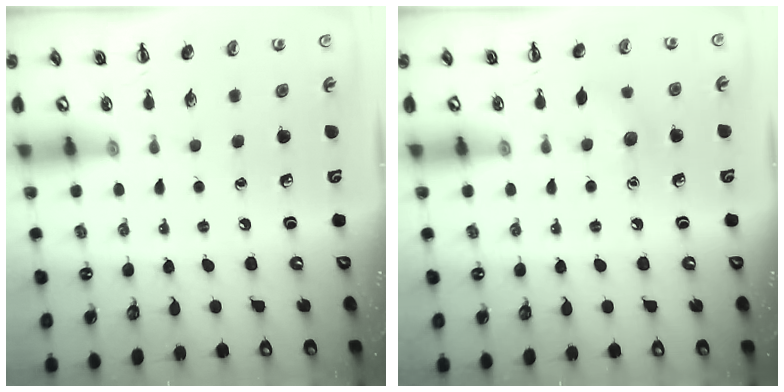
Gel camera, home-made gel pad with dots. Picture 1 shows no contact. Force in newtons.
{"total": 5.9, "press": 5.6, "slide": 1.6}